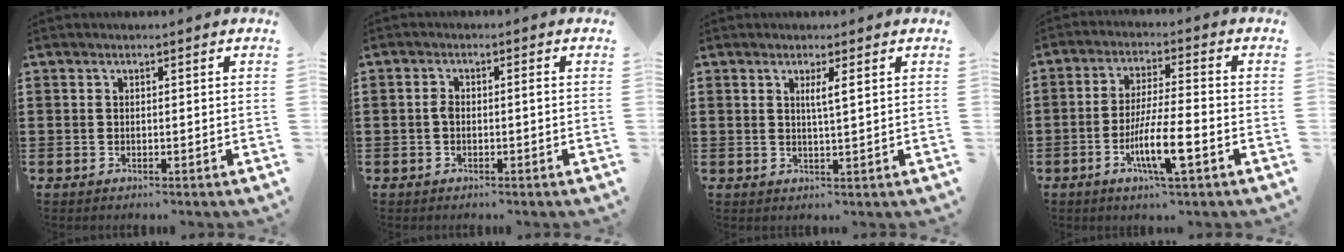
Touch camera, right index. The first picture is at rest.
{"total": 1.7, "force": [-0.2, 0.6, 1.6], "torque": [-0.030, 0.003, -0.006]}
{"total": 2.1, "force": [0.8, -0.1, 2.0], "torque": [-0.041, -0.002, 0.010]}
{"total": 8.7, "force": [-3.5, 1.3, 7.9], "torque": [-0.159, -0.014, -0.068]}